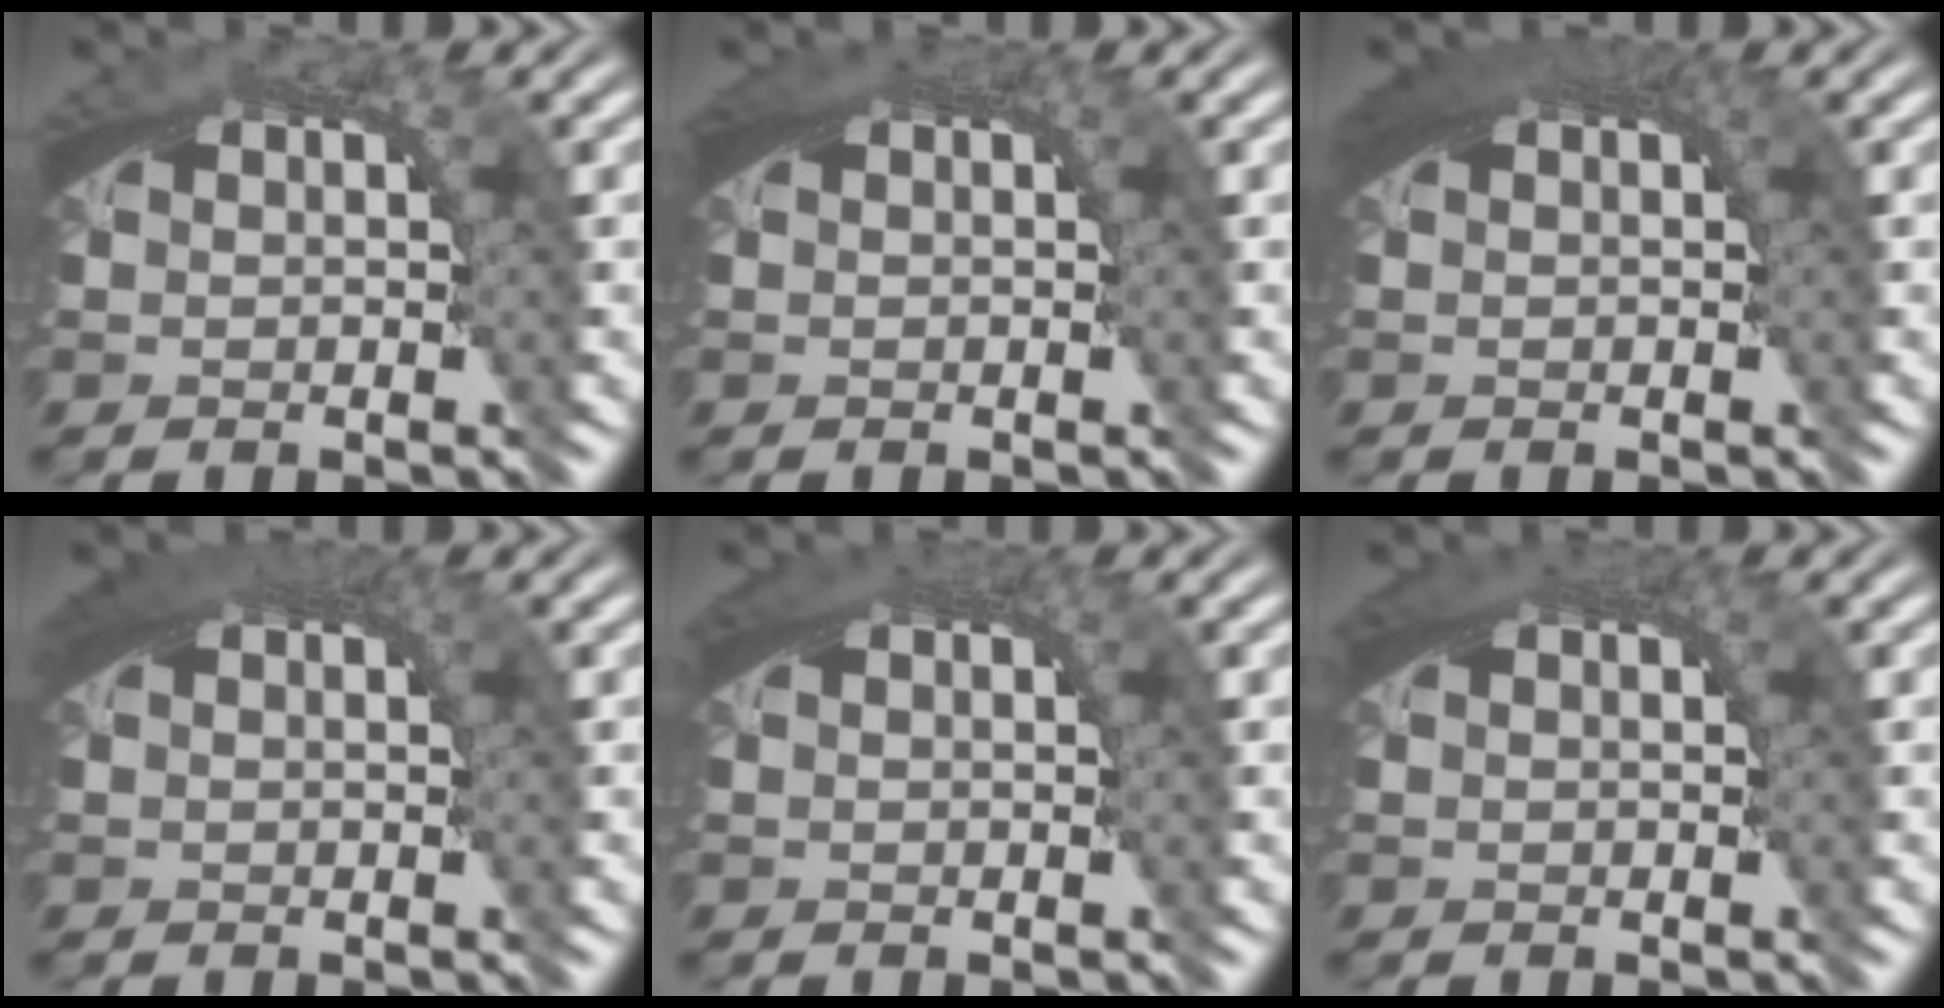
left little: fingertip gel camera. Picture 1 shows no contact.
{"total": 1.4, "force": [0.5, 0.2, 1.3], "torque": [-0.020, 0.003, 0.010]}
{"total": 2.7, "force": [1.1, 0.7, 2.4], "torque": [-0.031, 0.010, 0.016]}
{"total": 2.3, "force": [1.0, 0.5, 2.1], "torque": [-0.026, 0.008, 0.015]}
{"total": 1.4, "force": [0.6, 0.1, 1.2], "torque": [-0.016, 0.006, 0.010]}
{"total": 1.4, "force": [0.6, 0.1, 1.3], "torque": [-0.019, 0.005, 0.011]}